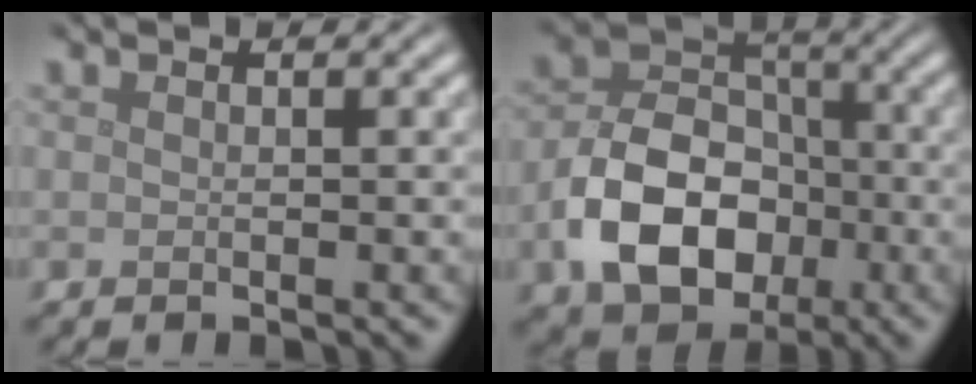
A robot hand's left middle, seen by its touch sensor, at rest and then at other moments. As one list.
[{"total": 8.9, "force": [-2.9, 6.3, 5.6], "torque": [-0.102, 0.001, -0.057]}]